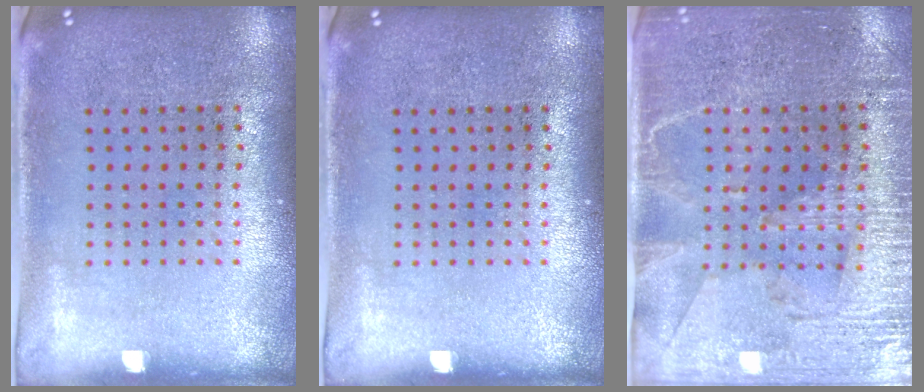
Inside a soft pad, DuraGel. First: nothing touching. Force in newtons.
{"total": 0.0}
{"total": 3.4, "press": 3.0, "slide": 1.4}